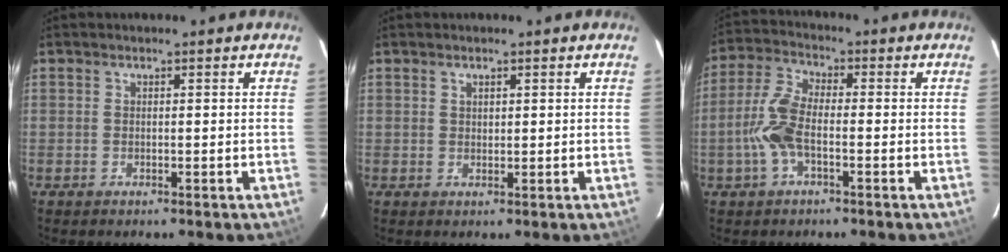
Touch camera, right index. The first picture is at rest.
{"total": 1.1, "force": [0.7, 0.7, 0.5], "torque": [-0.005, 0.003, 0.013]}
{"total": 8.2, "force": [-2.3, 3.2, 7.2], "torque": [-0.163, 0.009, -0.050]}